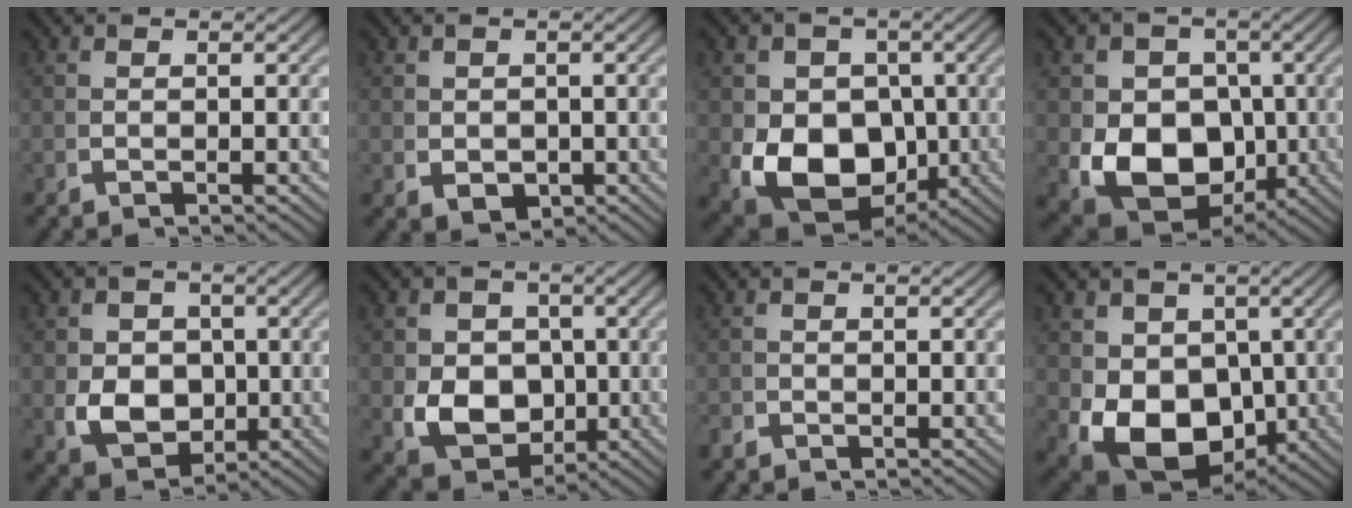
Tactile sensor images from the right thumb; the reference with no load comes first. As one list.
[{"total": 3.3, "force": [-0.5, 2.6, 2.0], "torque": [-0.042, -0.022, 0.010]}, {"total": 13.5, "force": [-1.8, 10.0, 8.8], "torque": [-0.183, -0.070, 0.004]}, {"total": 13.8, "force": [-1.6, 10.4, 8.9], "torque": [-0.186, -0.070, 0.005]}, {"total": 8.1, "force": [-0.5, 6.4, 5.0], "torque": [-0.103, -0.033, 0.009]}, {"total": 9.6, "force": [-0.6, 7.6, 5.8], "torque": [-0.125, -0.043, 0.011]}, {"total": 0.8, "force": [-0.8, 0.2, -0.2], "torque": [0.006, -0.006, -0.015]}, {"total": 12.8, "force": [-2.4, 9.3, 8.4], "torque": [-0.182, -0.082, 0.002]}]